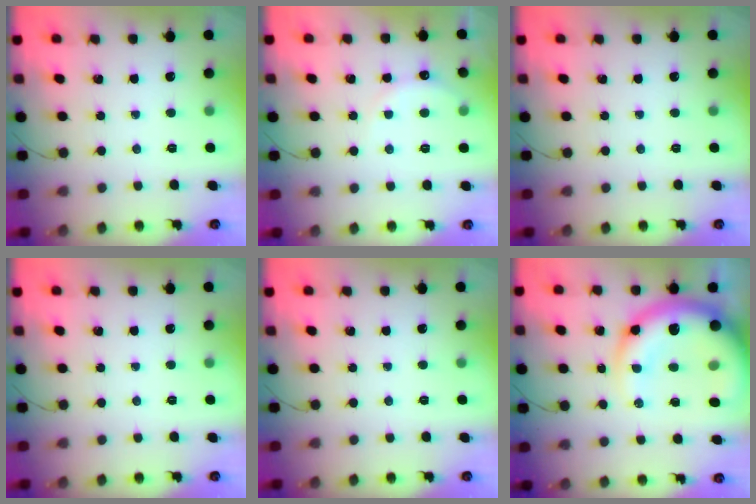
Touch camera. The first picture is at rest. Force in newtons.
{"total": 6.3, "press": 6.2, "slide": 1.3}
{"total": 0.0}
{"total": 0.0}
{"total": 0.0}
{"total": 22.7, "press": 22.2, "slide": 5.0}